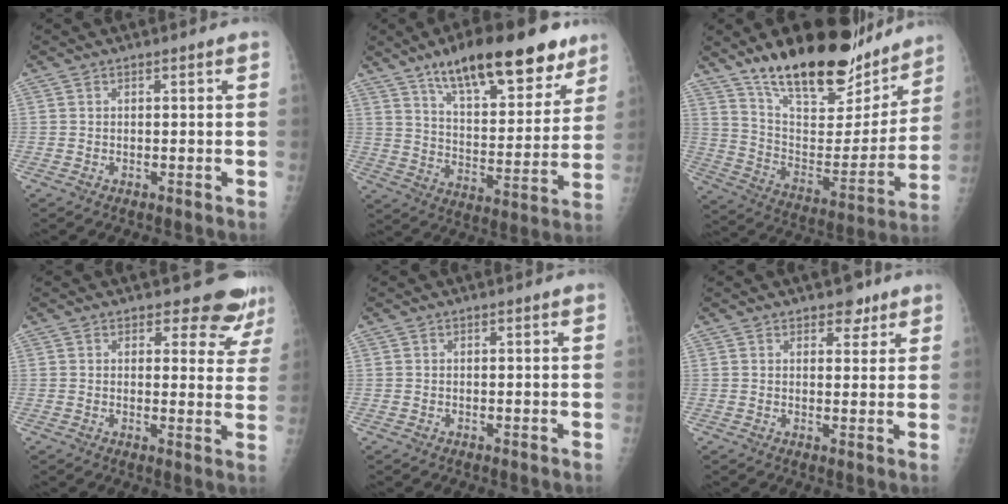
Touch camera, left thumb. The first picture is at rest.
{"total": 22.5, "force": [14.9, 8.1, 14.8], "torque": [-0.177, -0.054, 0.233]}
{"total": 25.9, "force": [19.4, 9.9, 14.1], "torque": [-0.181, -0.089, 0.316]}
{"total": 8.5, "force": [7.7, 3.3, 1.7], "torque": [0.023, -0.051, 0.067]}
{"total": 0.0}
{"total": 3.6, "force": [2.6, 2.1, 1.5], "torque": [0.003, -0.014, 0.036]}